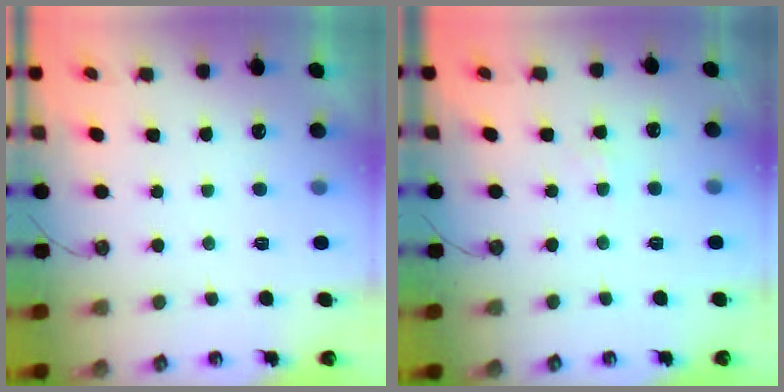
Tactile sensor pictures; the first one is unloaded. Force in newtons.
{"total": 2.5, "press": 2.4, "slide": 0.4}